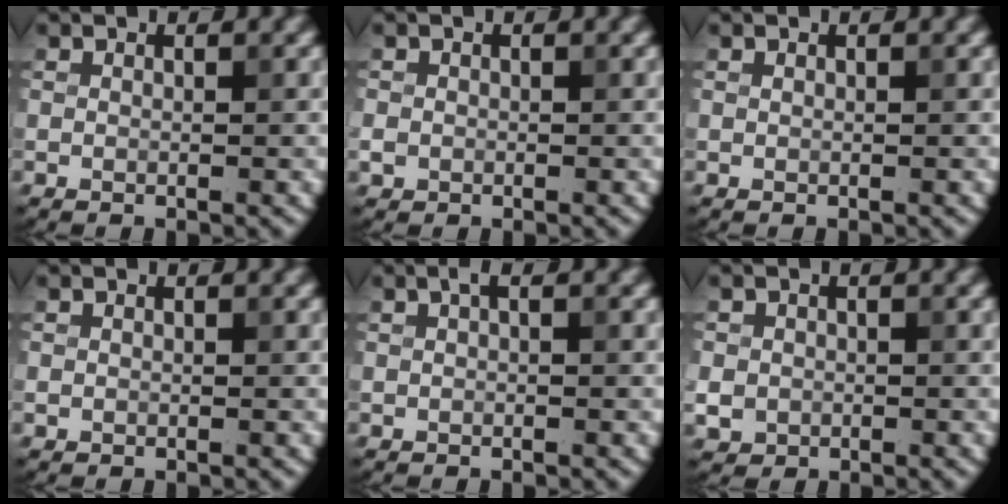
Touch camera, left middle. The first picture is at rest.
{"total": 0.7, "force": [-0.5, 0.6, 0.0], "torque": [0.001, 0.004, -0.001]}
{"total": 0.0}
{"total": 0.0}
{"total": 0.6, "force": [0.0, 0.2, 0.6], "torque": [-0.010, 0.006, 0.005]}
{"total": 1.5, "force": [-0.8, 1.2, 0.2], "torque": [-0.002, 0.000, -0.007]}